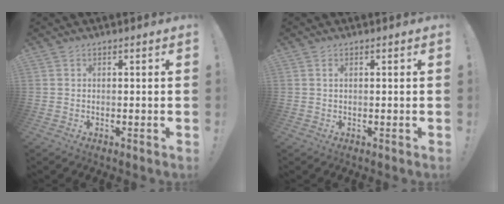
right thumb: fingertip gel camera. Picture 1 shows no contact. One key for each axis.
{"total": 0.9, "fx": 0.2, "fy": 0.1, "fz": 0.8, "tx": -0.022, "ty": 0.004, "tz": 0.004}